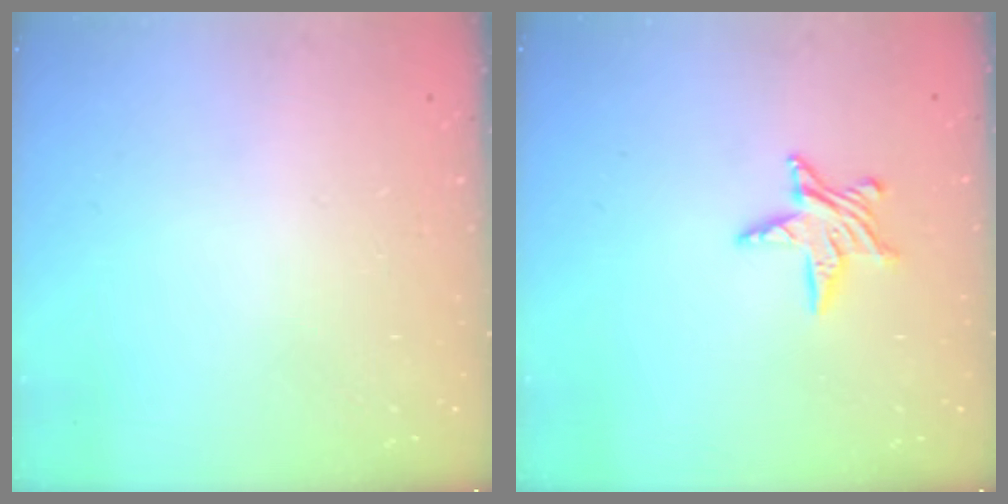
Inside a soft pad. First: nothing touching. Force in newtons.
{"total": 6.7, "press": 6.7, "slide": 0.3}